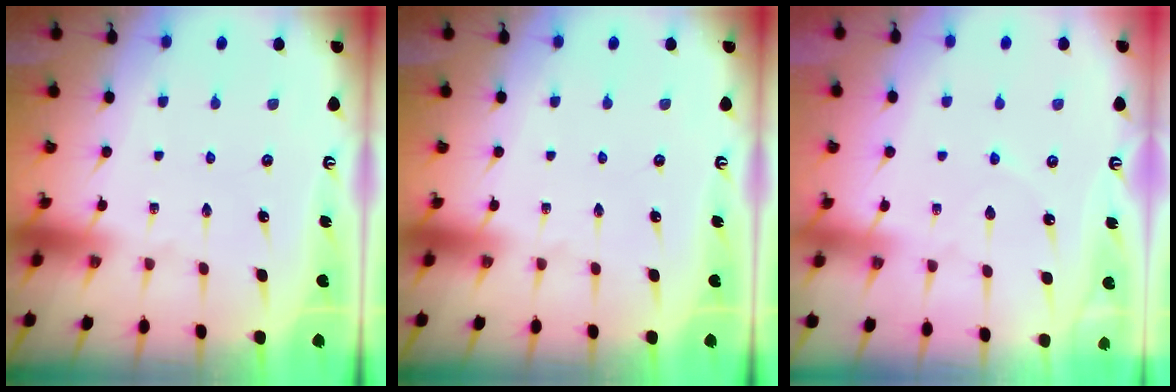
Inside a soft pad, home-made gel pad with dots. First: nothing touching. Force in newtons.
{"total": 0.0}
{"total": 3.5, "press": 3.5, "slide": 0.4}